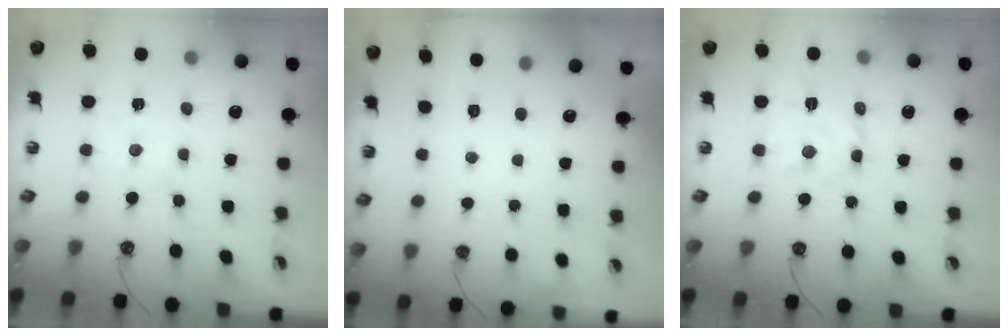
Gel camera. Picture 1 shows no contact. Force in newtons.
{"total": 0.0}
{"total": 8.7, "press": 8.7, "slide": 0.6}